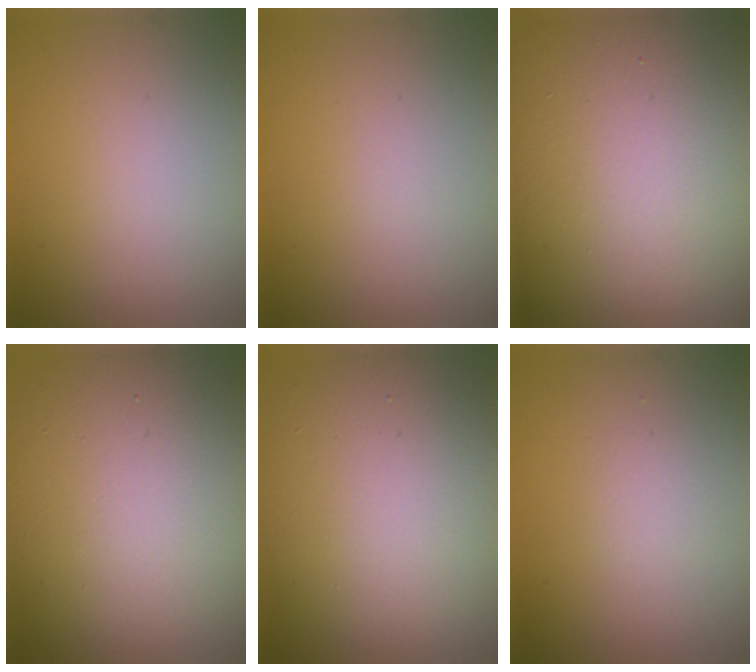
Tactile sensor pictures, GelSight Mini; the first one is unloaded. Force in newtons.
{"total": 0.0}
{"total": 23.6, "press": 23.6, "slide": 1.1}
{"total": 15.2, "press": 15.2, "slide": 1.1}
{"total": 13.5, "press": 13.5, "slide": 0.9}
{"total": 1.1, "press": 1.1, "slide": 0.1}